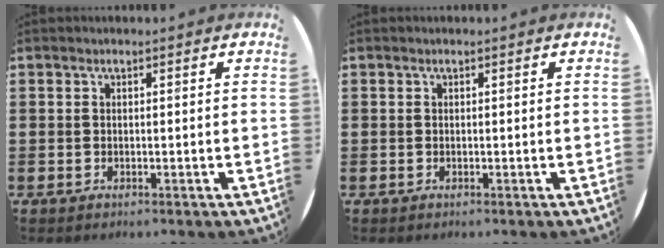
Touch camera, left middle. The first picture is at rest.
{"total": 0.0}